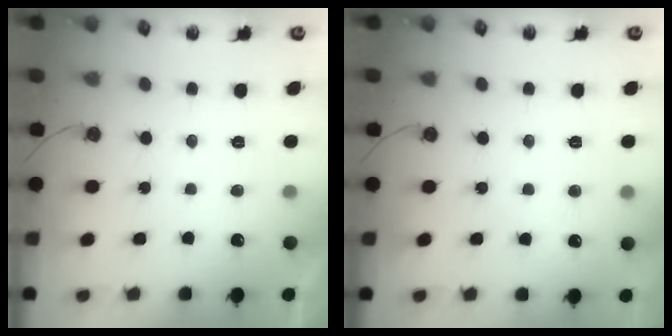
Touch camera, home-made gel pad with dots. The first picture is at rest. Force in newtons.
{"total": 2.8, "press": 2.8, "slide": 0.5}